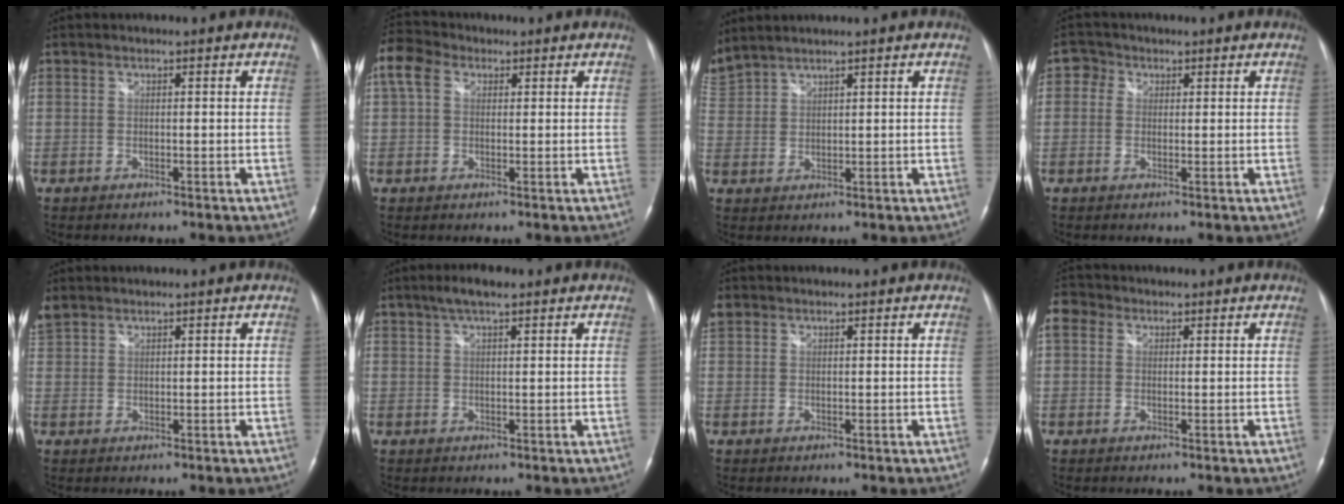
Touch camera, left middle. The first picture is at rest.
{"total": 9.2, "force": [3.8, 6.7, 5.2], "torque": [-0.134, 0.050, 0.069]}
{"total": 5.6, "force": [5.3, 0.4, 1.8], "torque": [-0.056, 0.024, 0.115]}
{"total": 2.3, "force": [0.8, 2.1, 0.7], "torque": [-0.011, 0.008, 0.009]}
{"total": 3.1, "force": [2.6, 1.5, 0.8], "torque": [-0.035, 0.021, 0.059]}
{"total": 2.7, "force": [2.0, 0.4, 1.7], "torque": [-0.040, 0.006, 0.038]}
{"total": 3.0, "force": [1.8, 2.3, 0.8], "torque": [-0.034, 0.021, 0.040]}
{"total": 3.8, "force": [1.5, 3.0, 1.7], "torque": [-0.049, 0.026, 0.030]}